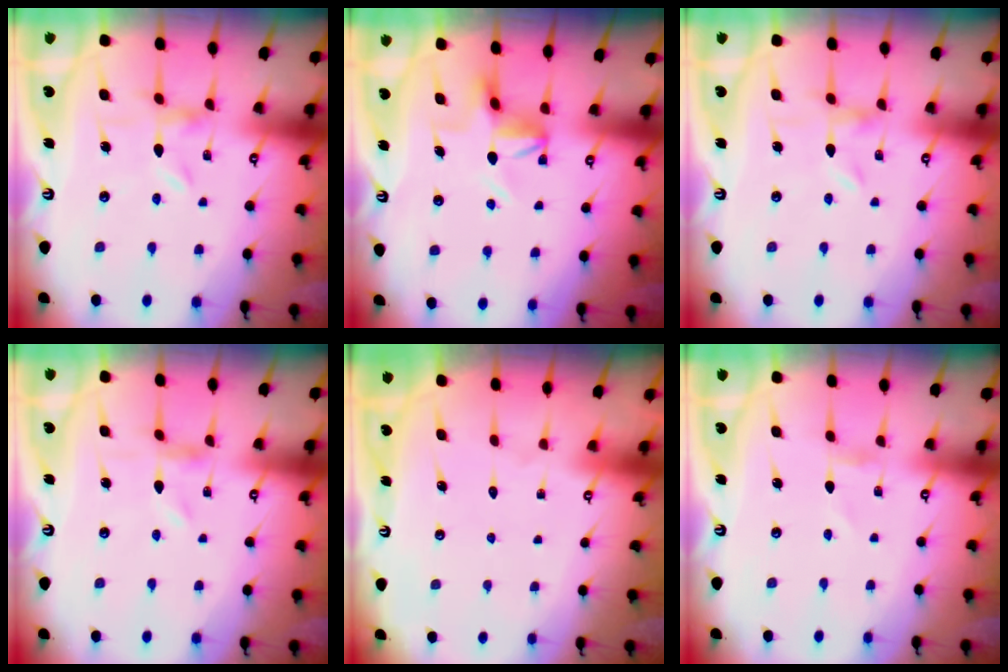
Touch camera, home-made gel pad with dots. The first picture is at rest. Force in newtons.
{"total": 5.8, "press": 5.7, "slide": 0.7}
{"total": 0.0}
{"total": 0.0}
{"total": 1.8, "press": 1.7, "slide": 0.1}
{"total": 0.0}